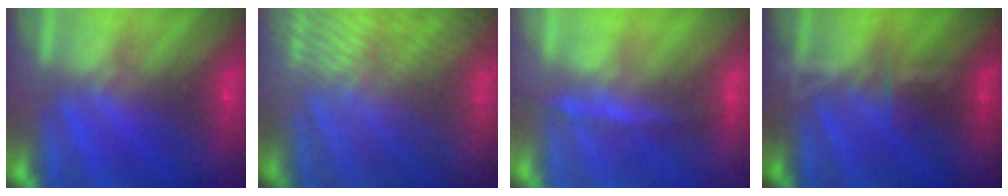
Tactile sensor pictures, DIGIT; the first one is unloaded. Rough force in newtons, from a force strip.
{"total": 6.6}
{"total": 4.4}
{"total": 3.4}